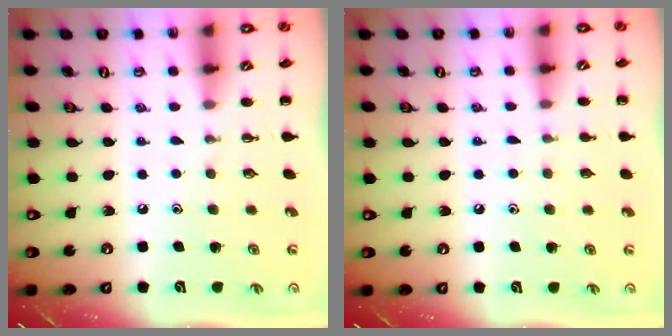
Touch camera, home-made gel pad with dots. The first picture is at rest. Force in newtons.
{"total": 2.6, "press": 2.4, "slide": 1.0}